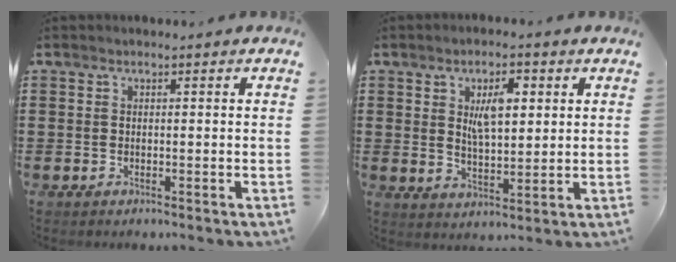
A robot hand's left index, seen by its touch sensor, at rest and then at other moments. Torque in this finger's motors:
{"motor_torque": [0.00, 0.08, 0.01, 0.02]}